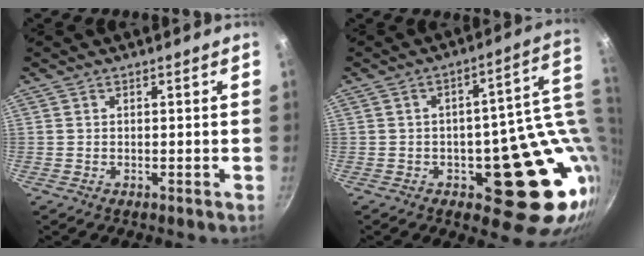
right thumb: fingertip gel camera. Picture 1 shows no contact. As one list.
[{"total": 16.8, "force": [-0.3, 8.9, 14.3], "torque": [-0.122, 0.012, 0.008]}]